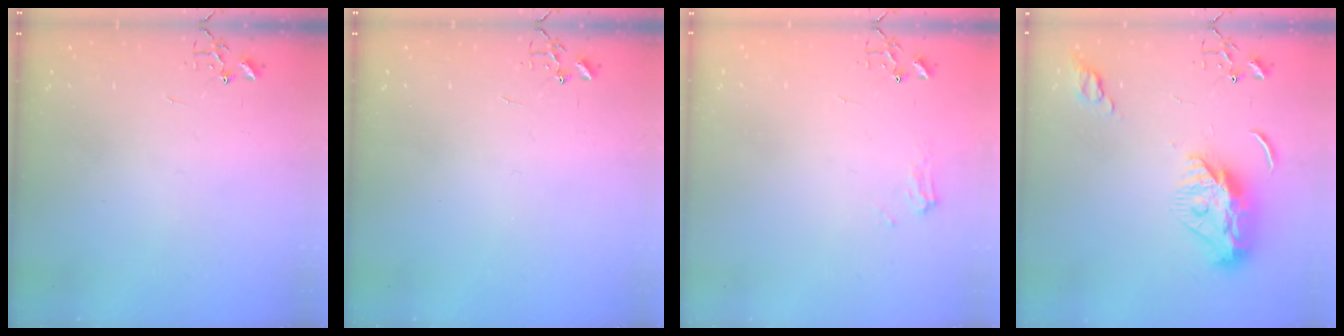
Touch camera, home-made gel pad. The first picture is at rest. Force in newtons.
{"total": 0.0}
{"total": 6.7, "press": 6.7, "slide": 0.7}
{"total": 10.9, "press": 10.9, "slide": 0.9}